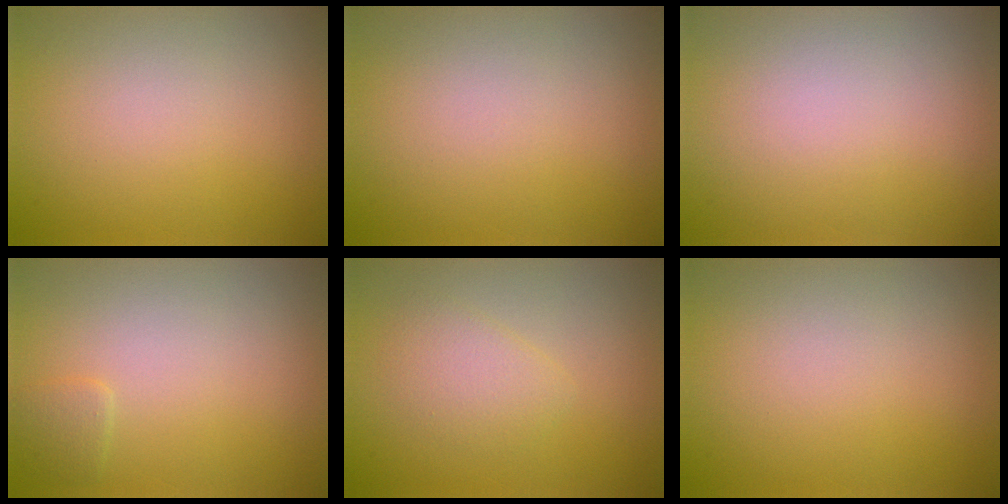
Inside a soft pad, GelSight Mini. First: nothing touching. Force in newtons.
{"total": 0.0}
{"total": 0.0}
{"total": 0.9, "press": 0.9, "slide": 0.1}
{"total": 2.0, "press": 2.0, "slide": 0.1}
{"total": 0.0}